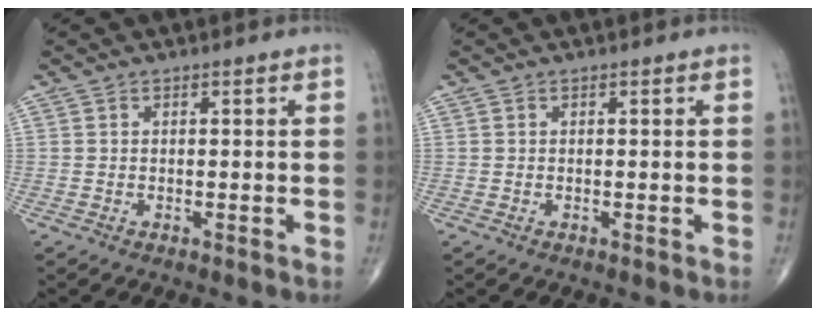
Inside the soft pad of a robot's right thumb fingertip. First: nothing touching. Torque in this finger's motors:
{"motor_torque": [0.04, 0.05, 0.05, -0.05, 0.03]}